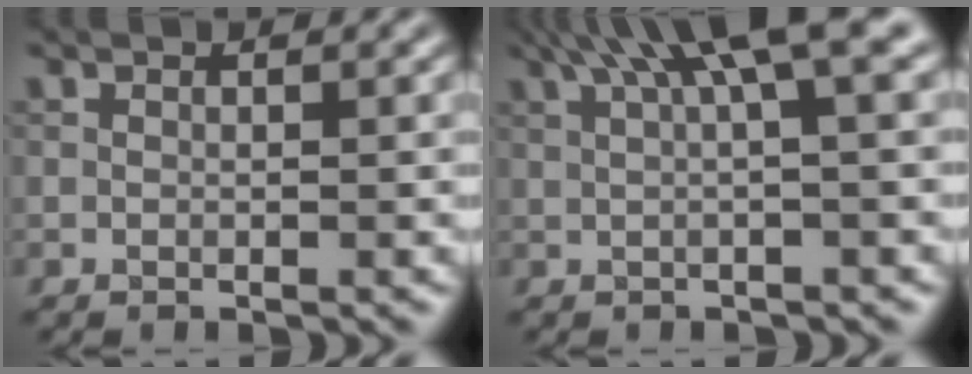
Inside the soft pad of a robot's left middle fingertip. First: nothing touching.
{"total": 6.7, "force": [2.9, 1.2, 5.9], "torque": [-0.080, 0.020, 0.050]}